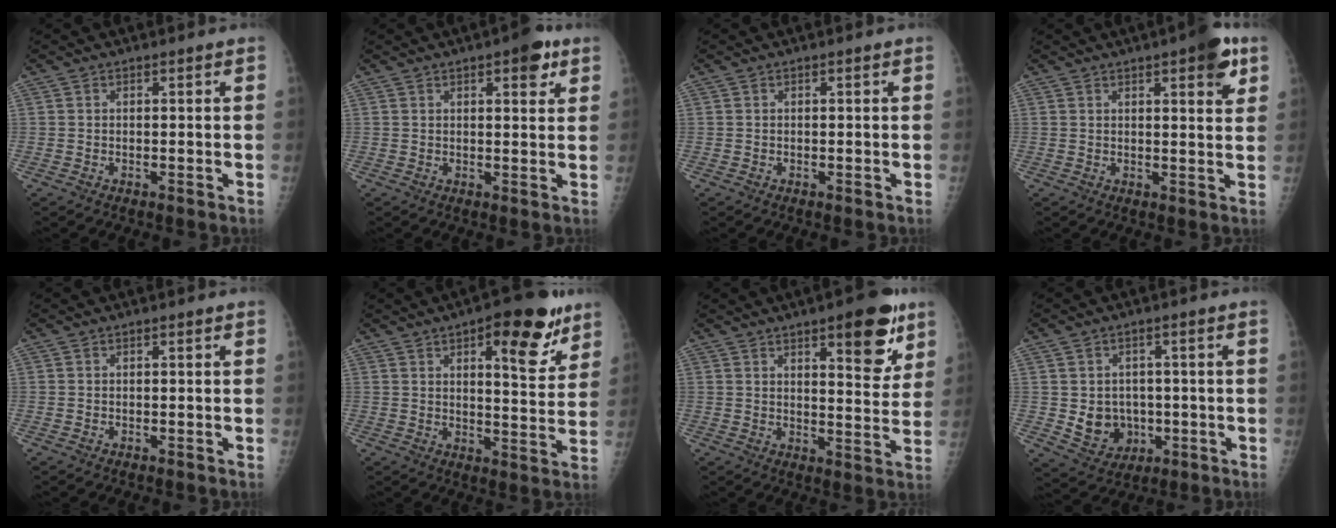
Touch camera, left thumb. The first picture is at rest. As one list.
[{"total": 5.3, "force": [2.8, 2.0, 4.0], "torque": [-0.038, -0.008, 0.030]}, {"total": 0.0}, {"total": 7.3, "force": [3.8, 2.1, 5.9], "torque": [-0.061, -0.012, 0.043]}, {"total": 0.0}, {"total": 13.9, "force": [7.5, 5.0, 10.6], "torque": [-0.110, -0.031, 0.101]}, {"total": 12.5, "force": [6.8, 4.2, 9.5], "torque": [-0.094, -0.035, 0.090]}, {"total": 7.7, "force": [-0.8, 6.7, 3.7], "torque": [-0.024, 0.000, 0.003]}]